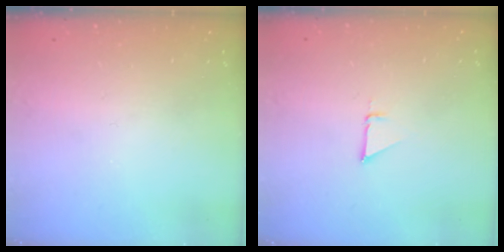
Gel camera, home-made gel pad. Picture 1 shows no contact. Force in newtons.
{"total": 2.5, "press": 2.5, "slide": 0.1}